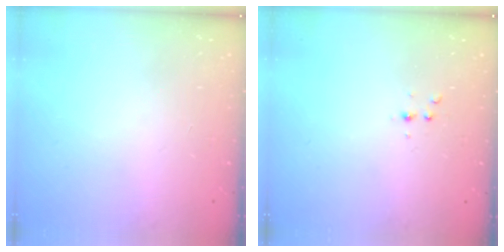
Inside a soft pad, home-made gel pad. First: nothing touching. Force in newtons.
{"total": 3.1, "press": 2.7, "slide": 1.6}